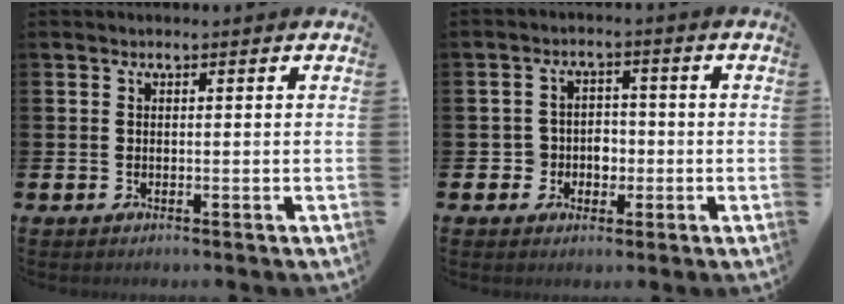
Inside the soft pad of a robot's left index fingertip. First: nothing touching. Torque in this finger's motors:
{"motor_torque": [0.10, 0.11, 0.06, 0.00]}